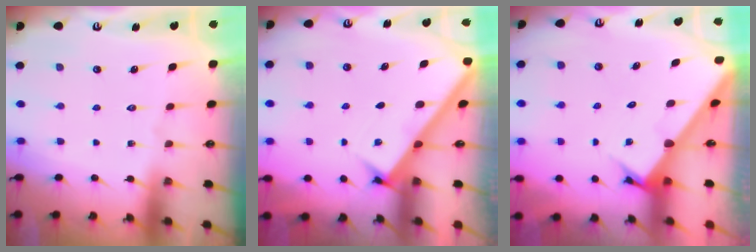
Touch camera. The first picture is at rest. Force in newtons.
{"total": 2.9, "press": 2.8, "slide": 0.4}
{"total": 2.8, "press": 2.8, "slide": 0.2}